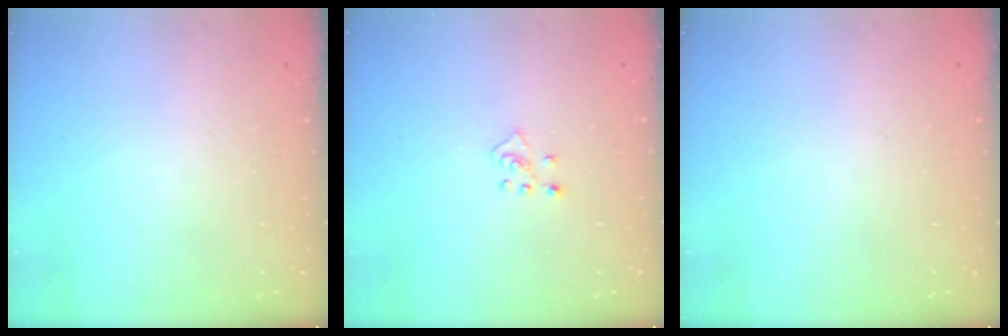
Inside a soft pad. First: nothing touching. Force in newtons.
{"total": 2.3, "press": 2.3, "slide": 0.5}
{"total": 0.0}